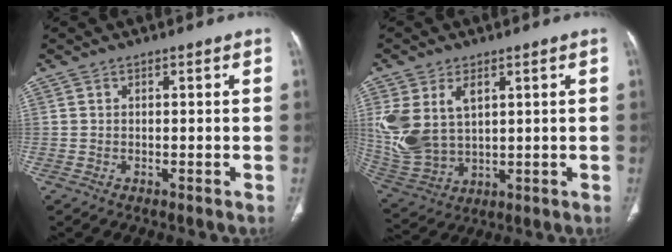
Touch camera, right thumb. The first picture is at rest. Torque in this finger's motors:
{"motor_torque": [-0.14, 0.41, 0.63, 0.70, 0.35]}